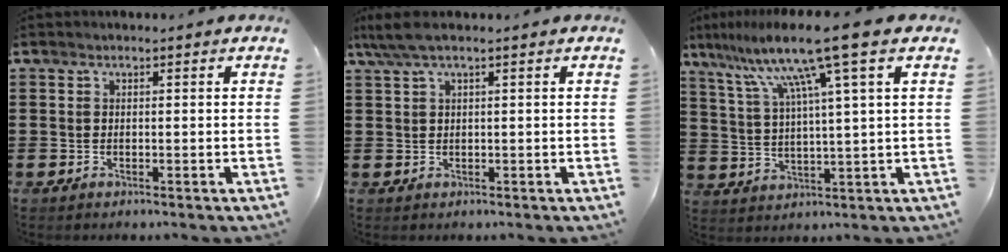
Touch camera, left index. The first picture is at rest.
{"total": 2.8, "force": [1.3, 0.1, 2.5], "torque": [-0.057, -0.004, 0.021]}
{"total": 12.0, "force": [7.6, -0.8, 9.2], "torque": [-0.201, -0.020, 0.122]}